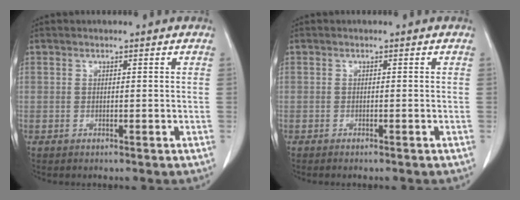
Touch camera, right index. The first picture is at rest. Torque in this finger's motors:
{"motor_torque": [-0.06, 0.05, 0.08, 0.02]}